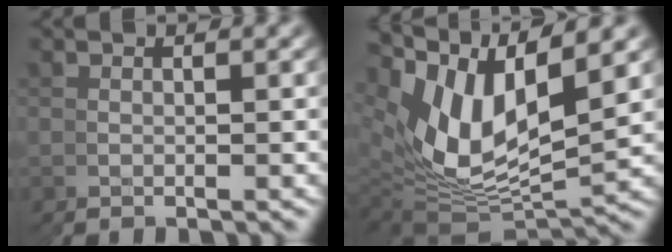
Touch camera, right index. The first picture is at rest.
{"total": 12.5, "force": [1.3, 9.4, 8.2], "torque": [-0.167, -0.022, 0.025]}